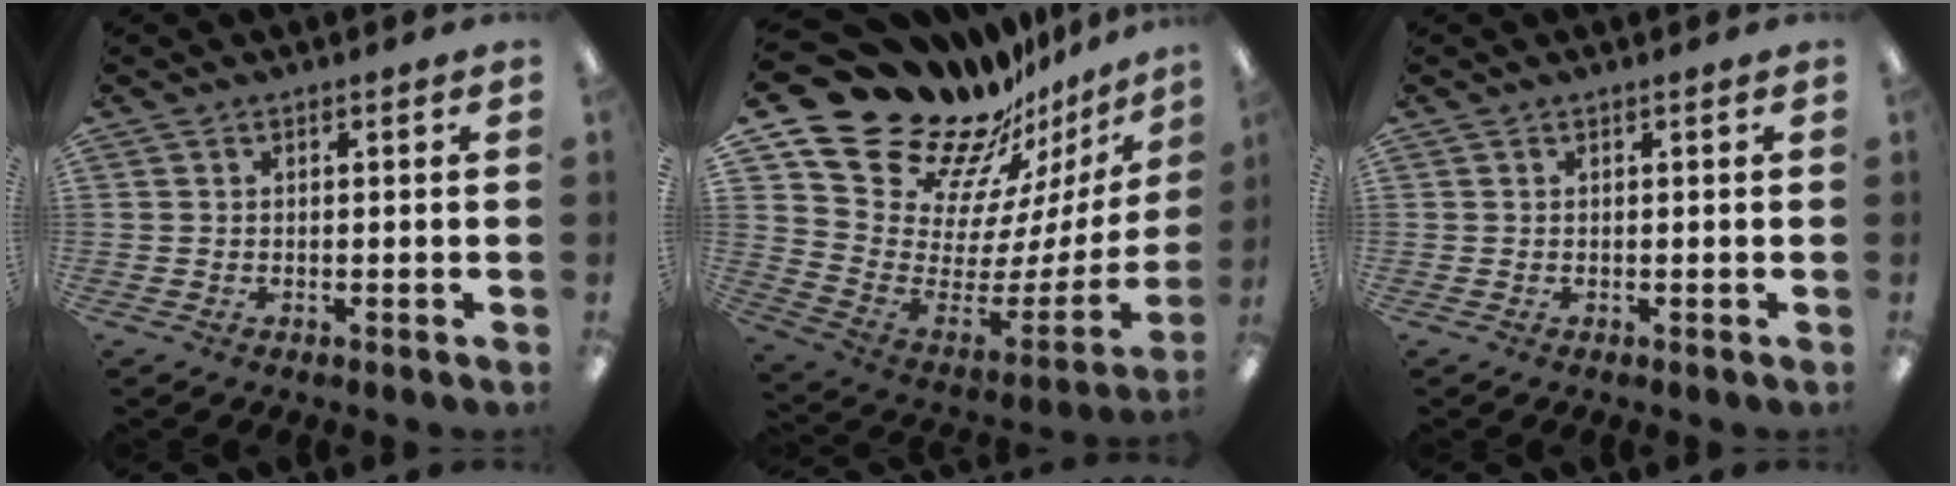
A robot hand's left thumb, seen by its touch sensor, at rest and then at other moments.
{"total": 25.2, "force": [21.0, 11.4, 7.8], "torque": [-0.112, -0.175, 0.397]}
{"total": 0.0}